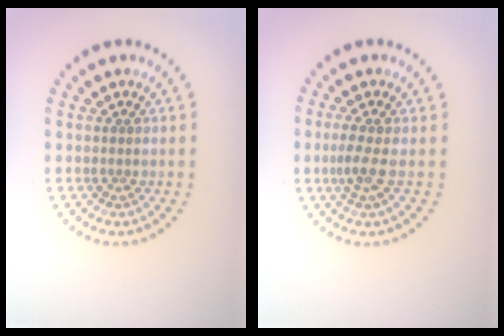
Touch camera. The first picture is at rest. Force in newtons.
{"total": 1.9, "press": 1.6, "slide": 1.1}